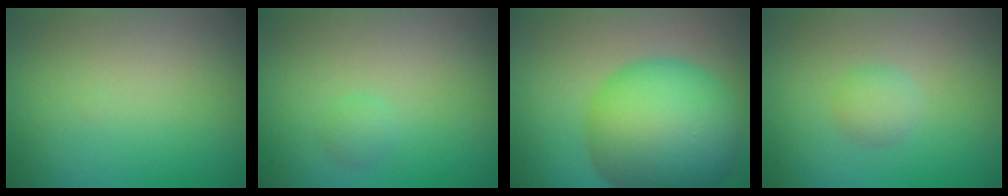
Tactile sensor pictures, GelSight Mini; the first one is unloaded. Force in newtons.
{"total": 0.9, "press": 0.9, "slide": 0.0}
{"total": 12.5, "press": 12.5, "slide": 0.2}
{"total": 1.5, "press": 1.5, "slide": 0.1}